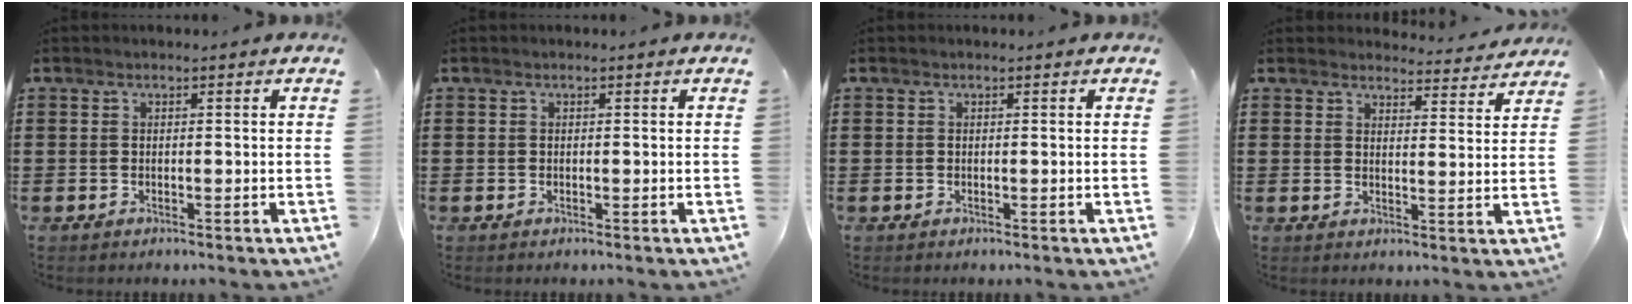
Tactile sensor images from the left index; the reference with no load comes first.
{"total": 0.0}
{"total": 0.0}
{"total": 3.8, "force": [3.8, 0.4, 0.3], "torque": [-0.004, -0.027, 0.064]}